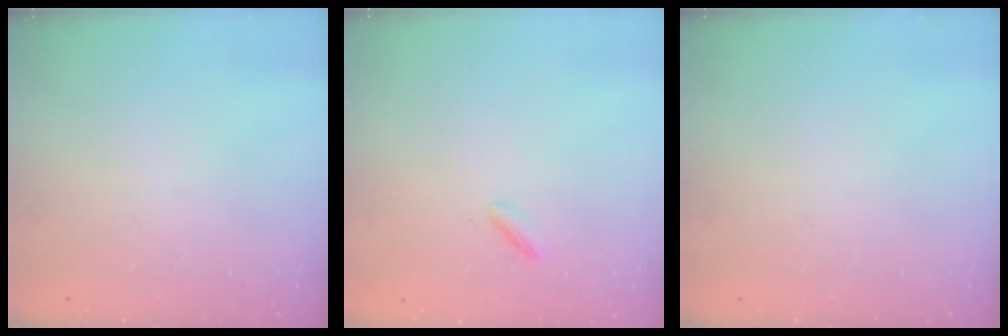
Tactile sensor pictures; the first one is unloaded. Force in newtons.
{"total": 1.9, "press": 1.8, "slide": 0.5}
{"total": 0.0}